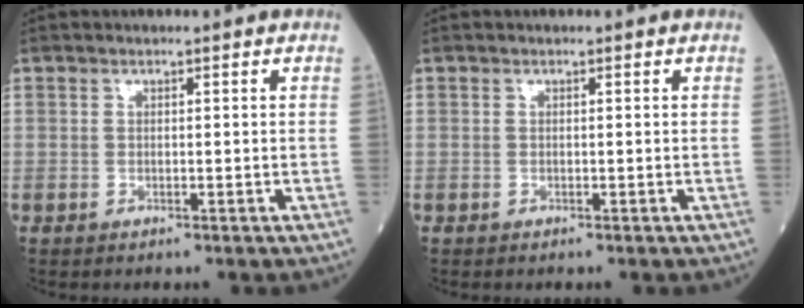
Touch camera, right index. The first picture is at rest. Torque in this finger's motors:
{"motor_torque": [0.07, 0.00, -0.02, 0.01]}